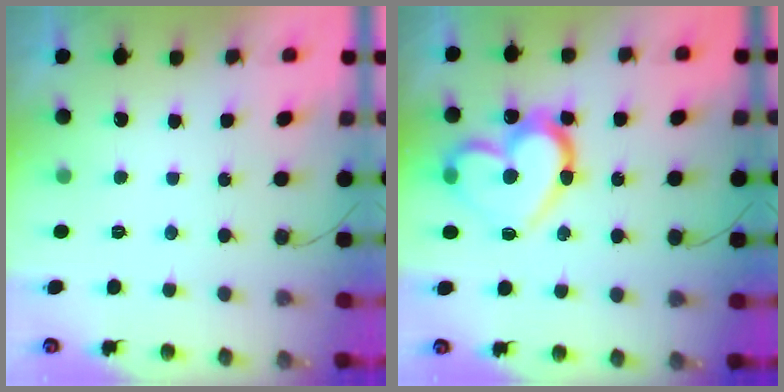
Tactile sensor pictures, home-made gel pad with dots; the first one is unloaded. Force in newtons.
{"total": 19.8, "press": 19.7, "slide": 2.0}